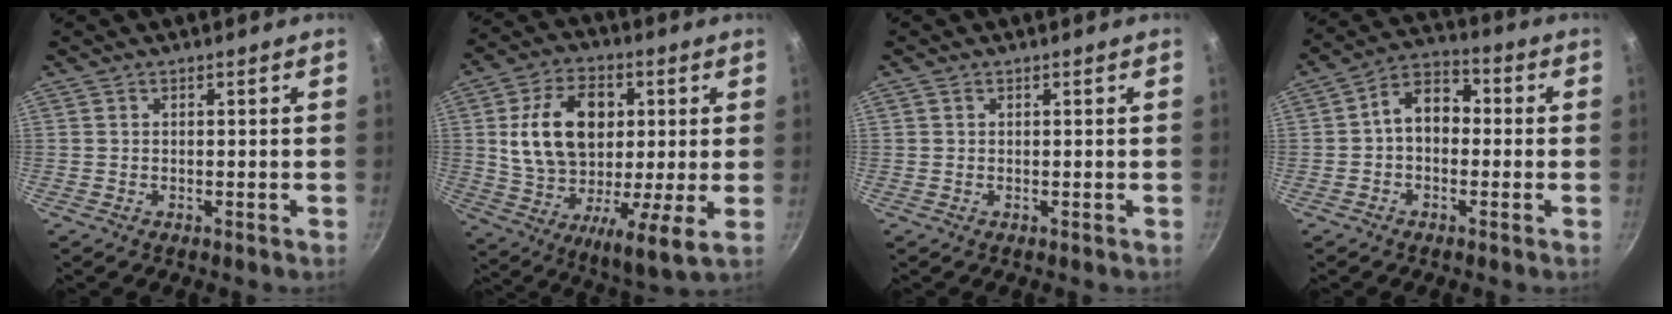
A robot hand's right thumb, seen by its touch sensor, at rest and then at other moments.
{"total": 20.6, "force": [4.1, 11.6, 16.5], "torque": [-0.263, -0.015, 0.056]}
{"total": 0.6, "force": [0.3, 0.5, 0.2], "torque": [-0.005, 0.003, 0.004]}
{"total": 8.6, "force": [-0.2, 6.3, 5.9], "torque": [-0.059, 0.031, -0.024]}